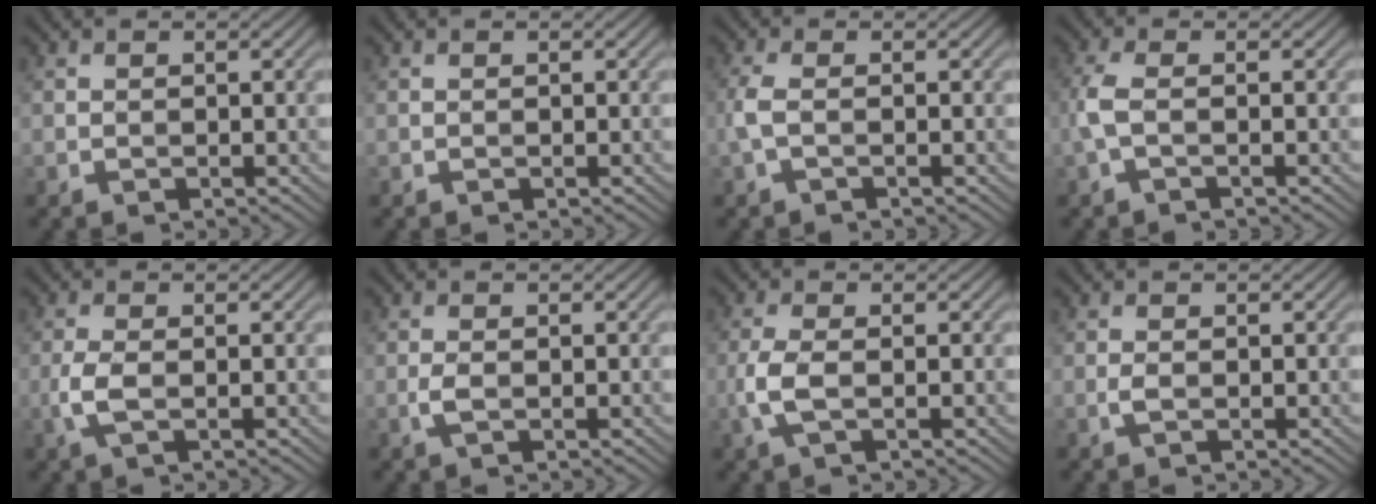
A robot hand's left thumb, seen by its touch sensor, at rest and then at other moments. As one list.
[{"total": 0.0}, {"total": 2.3, "force": [-0.5, 0.6, 2.2], "torque": [-0.057, 0.005, -0.017]}, {"total": 2.8, "force": [-0.6, 0.8, 2.7], "torque": [-0.070, 0.005, -0.020]}, {"total": 3.2, "force": [-0.8, 1.1, 2.8], "torque": [-0.075, -0.002, -0.022]}, {"total": 1.6, "force": [-0.5, 0.6, 1.5], "torque": [-0.036, 0.001, -0.013]}, {"total": 3.8, "force": [-0.9, 1.4, 3.5], "torque": [-0.092, 0.000, -0.025]}, {"total": 1.1, "force": [-0.3, 0.4, 1.0], "torque": [-0.026, 0.000, -0.008]}]